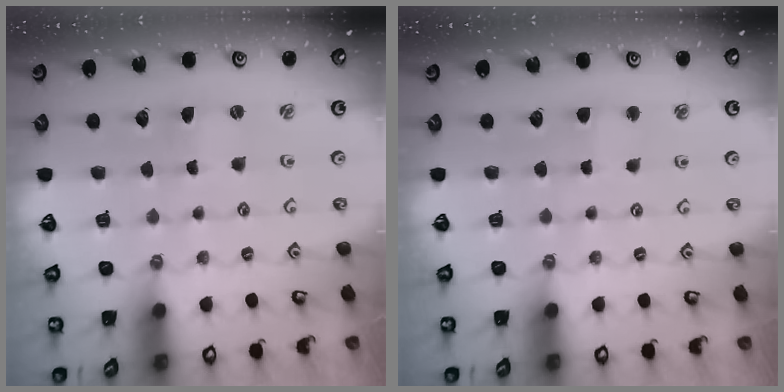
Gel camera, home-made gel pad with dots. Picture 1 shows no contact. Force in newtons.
{"total": 2.8, "press": 2.8, "slide": 0.3}